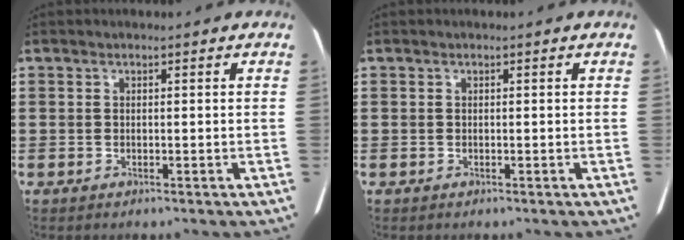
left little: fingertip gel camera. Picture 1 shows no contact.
{"total": 0.0}